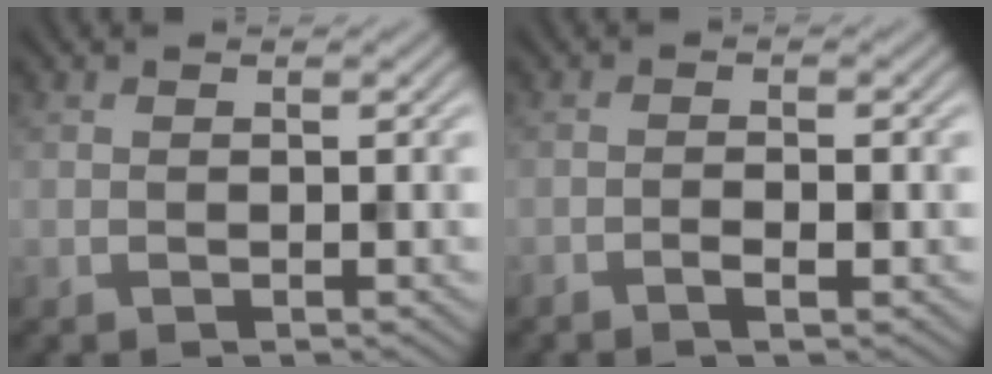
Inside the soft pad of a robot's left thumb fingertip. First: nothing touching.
{"total": 1.6, "force": [-0.9, 0.4, 1.2], "torque": [-0.023, 0.001, -0.018]}